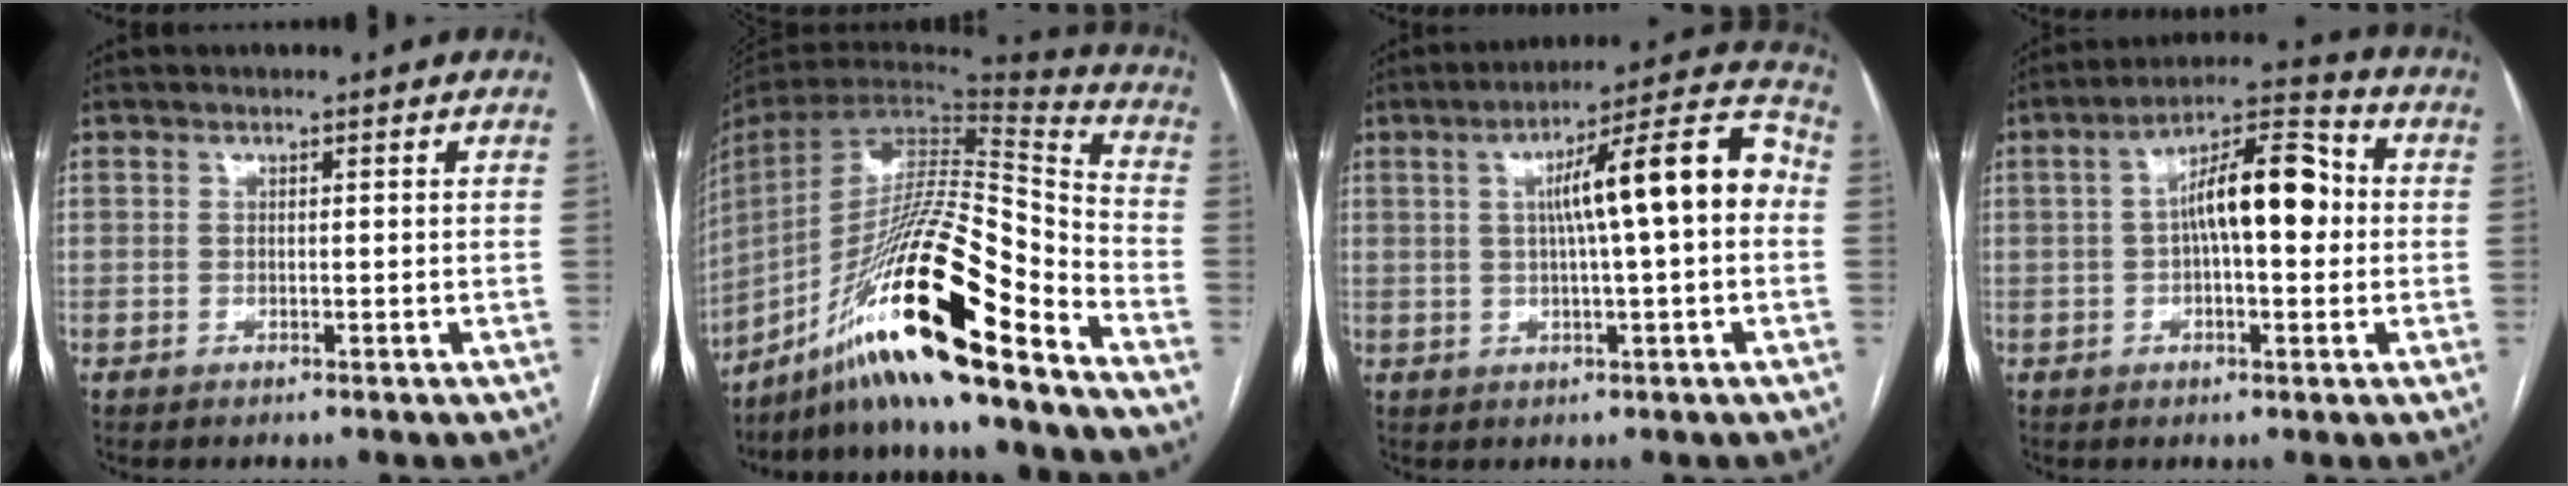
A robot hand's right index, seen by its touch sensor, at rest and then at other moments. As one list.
[{"total": 24.3, "force": [-16.4, 1.2, 18.0], "torque": [-0.323, -0.007, -0.291]}, {"total": 13.3, "force": [1.1, 1.1, 13.2], "torque": [-0.193, 0.036, 0.013]}, {"total": 11.4, "force": [0.6, 3.5, 10.8], "torque": [-0.188, 0.037, 0.007]}]